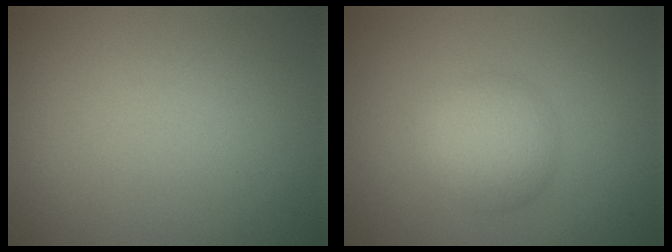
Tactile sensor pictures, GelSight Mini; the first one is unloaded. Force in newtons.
{"total": 3.9, "press": 3.9, "slide": 0.1}